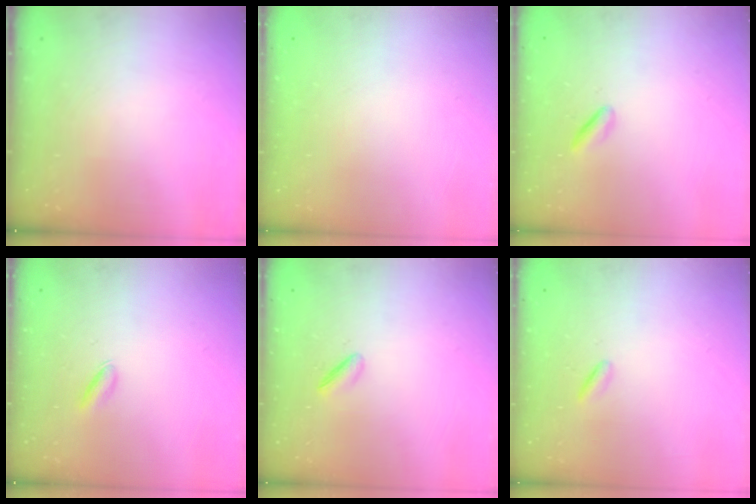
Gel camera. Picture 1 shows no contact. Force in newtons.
{"total": 2.0, "press": 2.0, "slide": 0.1}
{"total": 1.4, "press": 1.2, "slide": 0.8}
{"total": 2.6, "press": 2.5, "slide": 0.6}
{"total": 2.9, "press": 2.7, "slide": 0.9}
{"total": 1.2, "press": 1.0, "slide": 0.6}